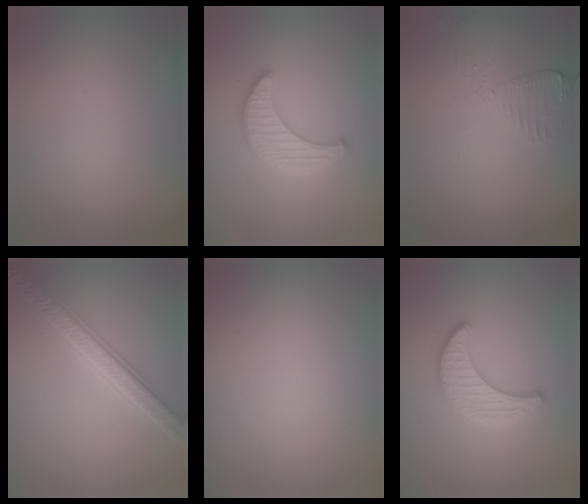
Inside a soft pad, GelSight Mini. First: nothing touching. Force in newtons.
{"total": 4.2, "press": 3.8, "slide": 1.9}
{"total": 2.0, "press": 1.9, "slide": 0.6}
{"total": 4.8, "press": 4.7, "slide": 1.1}
{"total": 0.0}
{"total": 3.4, "press": 3.4, "slide": 0.5}